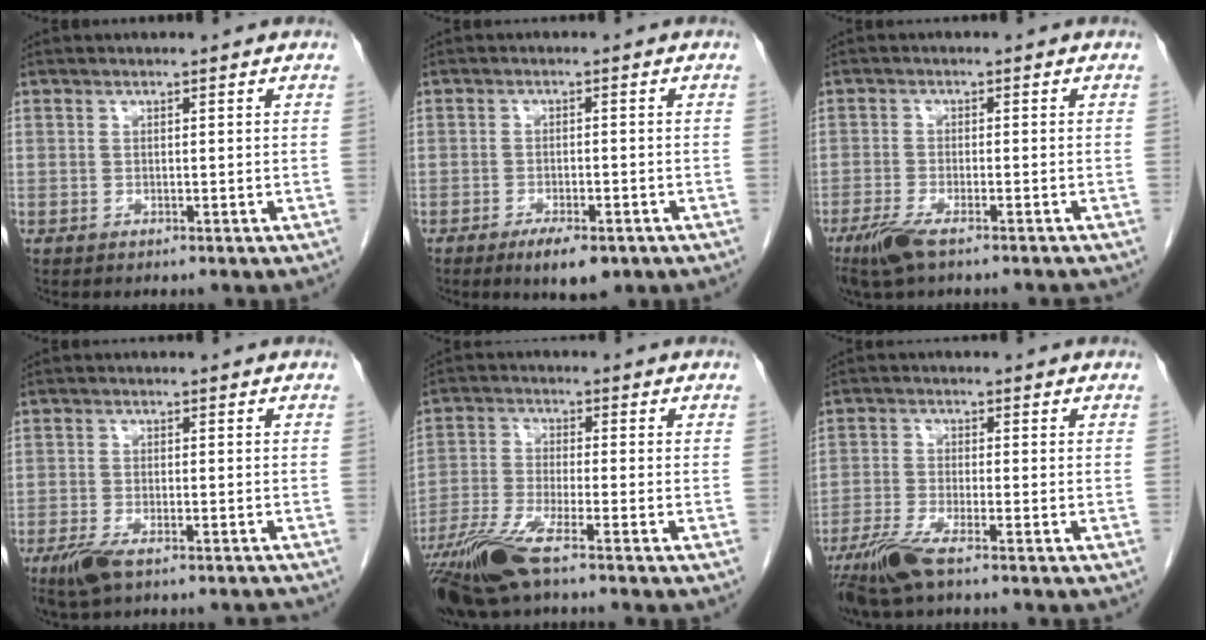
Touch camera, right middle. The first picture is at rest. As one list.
[{"total": 5.3, "force": [-3.3, 1.6, 3.7], "torque": [-0.057, -0.006, -0.045]}, {"total": 6.2, "force": [-4.8, 1.0, 3.9], "torque": [-0.071, -0.015, -0.081]}, {"total": 6.5, "force": [-5.1, 1.6, 3.7], "torque": [-0.062, -0.011, -0.086]}, {"total": 9.3, "force": [-6.5, 0.2, 6.7], "torque": [-0.139, -0.024, -0.125]}, {"total": 6.0, "force": [-4.3, 0.3, 4.2], "torque": [-0.091, -0.018, -0.087]}]